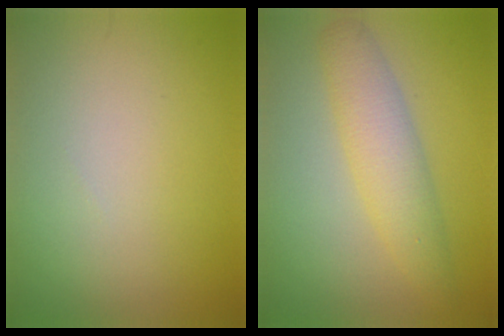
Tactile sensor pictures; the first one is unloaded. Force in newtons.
{"total": 4.1, "press": 4.1, "slide": 0.2}